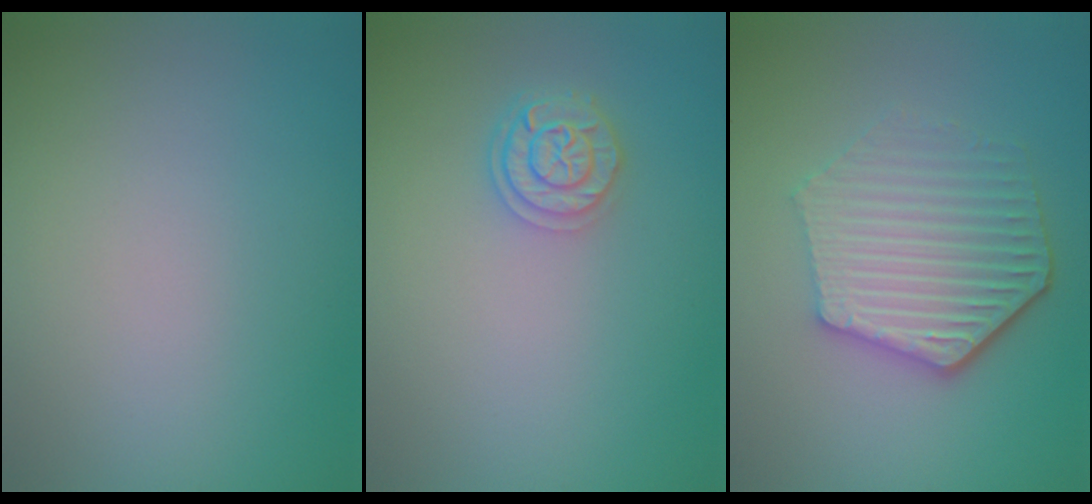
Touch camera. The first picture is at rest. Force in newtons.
{"total": 2.6, "press": 2.4, "slide": 1.0}
{"total": 5.6, "press": 4.4, "slide": 3.5}